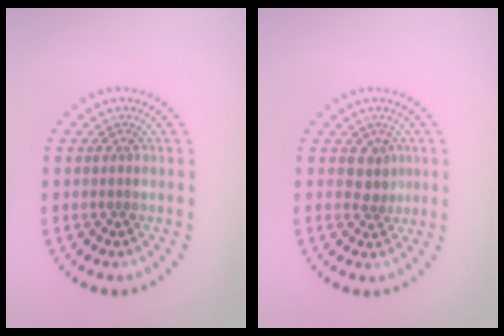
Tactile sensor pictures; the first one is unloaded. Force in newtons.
{"total": 1.9, "press": 1.4, "slide": 1.2}